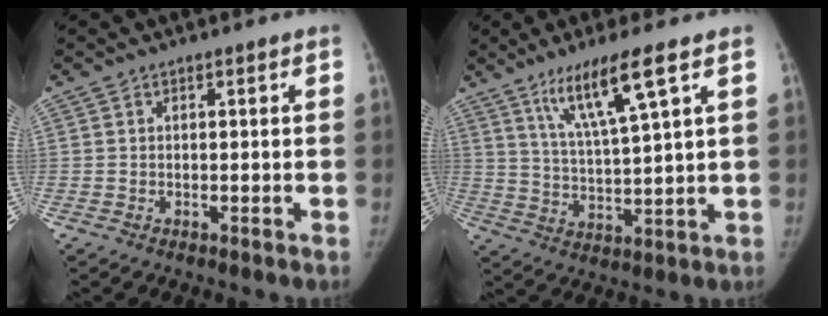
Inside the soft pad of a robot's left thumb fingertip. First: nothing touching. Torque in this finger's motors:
{"motor_torque": [0.42, -0.26, 1.19, -0.78, 0.04]}